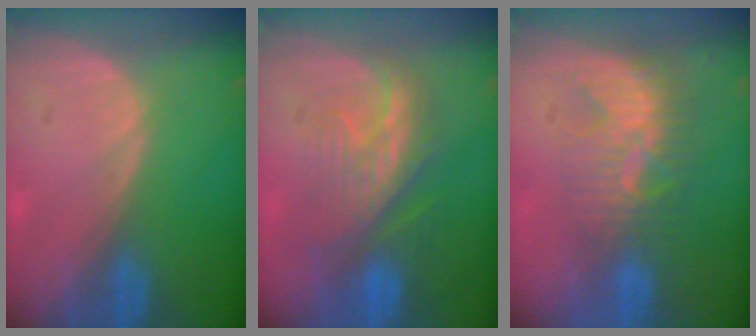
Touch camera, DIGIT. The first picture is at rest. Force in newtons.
{"total": 8.4, "press": 8.2, "slide": 1.8}
{"total": 8.8, "press": 7.6, "slide": 4.4}